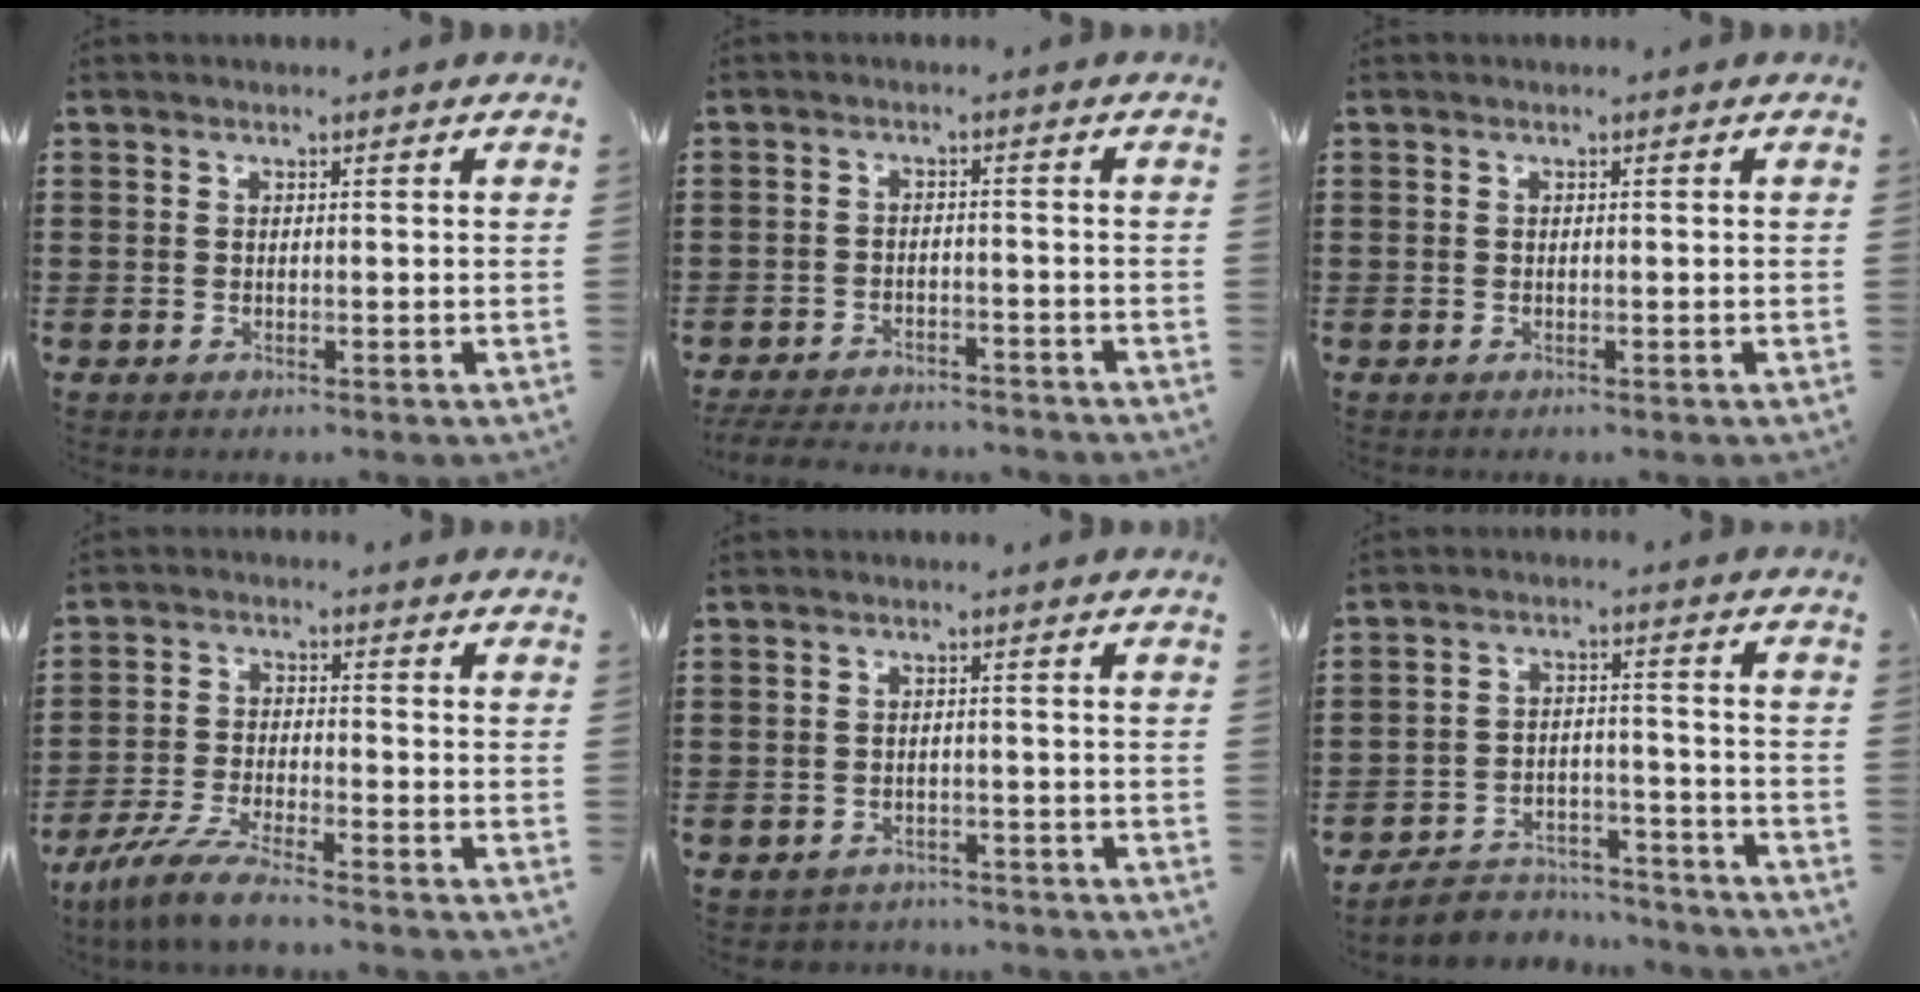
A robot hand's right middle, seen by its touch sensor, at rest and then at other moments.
{"total": 3.8, "force": [-3.7, 0.4, 0.6], "torque": [-0.018, -0.001, -0.080]}
{"total": 0.0}
{"total": 5.7, "force": [-5.1, -0.1, 2.7], "torque": [-0.071, -0.017, -0.102]}
{"total": 1.7, "force": [-1.6, 0.4, -0.3], "torque": [-0.002, 0.002, -0.038]}
{"total": 5.1, "force": [-5.0, 1.1, 0.5], "torque": [-0.017, 0.008, -0.103]}